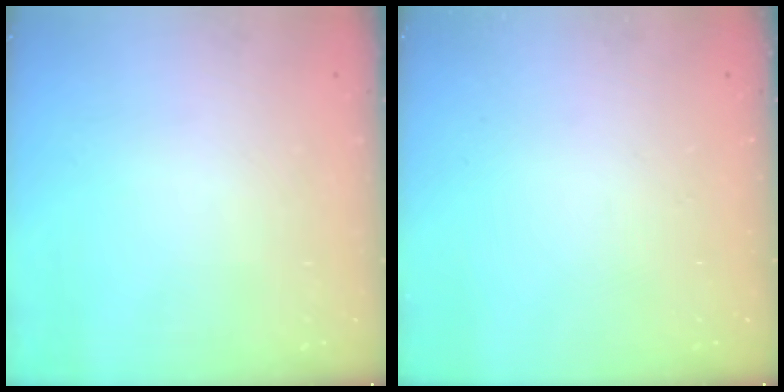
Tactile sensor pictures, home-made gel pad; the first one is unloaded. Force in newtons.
{"total": 0.0}